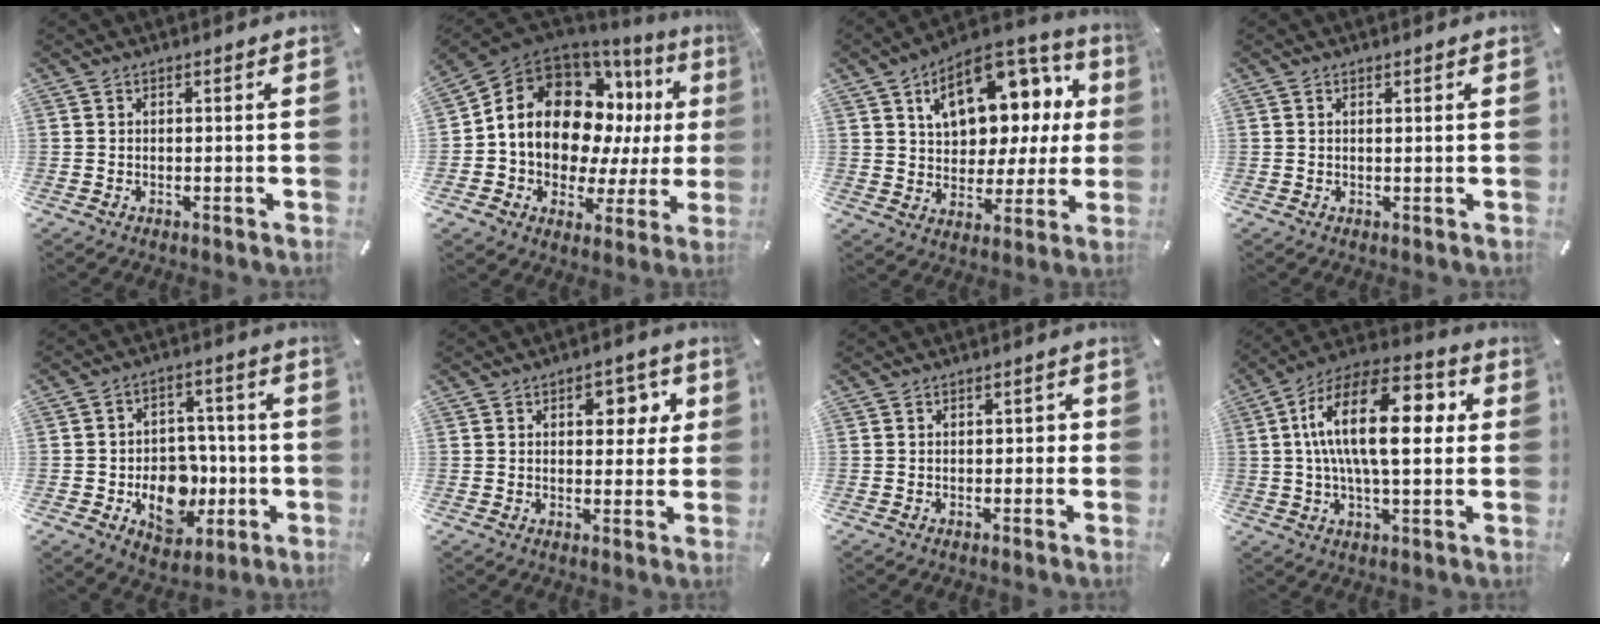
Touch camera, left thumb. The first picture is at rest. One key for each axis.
{"total": 19.0, "fx": 5.2, "fy": 13.1, "fz": 12.7, "tx": -0.229, "ty": -0.042, "tz": 0.091}
{"total": 16.6, "fx": 7.3, "fy": 11.1, "fz": 10.1, "tx": -0.160, "ty": -0.033, "tz": 0.132}
{"total": 0.6, "fx": 0.3, "fy": 0.0, "fz": 0.5, "tx": -0.009, "ty": -0.001, "tz": 0.005}
{"total": 13.6, "fx": -3.5, "fy": 11.0, "fz": 7.2, "tx": -0.091, "ty": 0.022, "tz": -0.046}
{"total": 6.8, "fx": 2.2, "fy": 4.3, "fz": 4.8, "tx": -0.049, "ty": -0.007, "tz": 0.024}
{"total": 1.2, "fx": -0.6, "fy": 0.8, "fz": 0.6, "tx": -0.014, "ty": 0.007, "tz": -0.015}
{"total": 18.8, "fx": 3.0, "fy": 8.4, "fz": 16.5, "tx": -0.306, "ty": -0.009, "tz": 0.039}